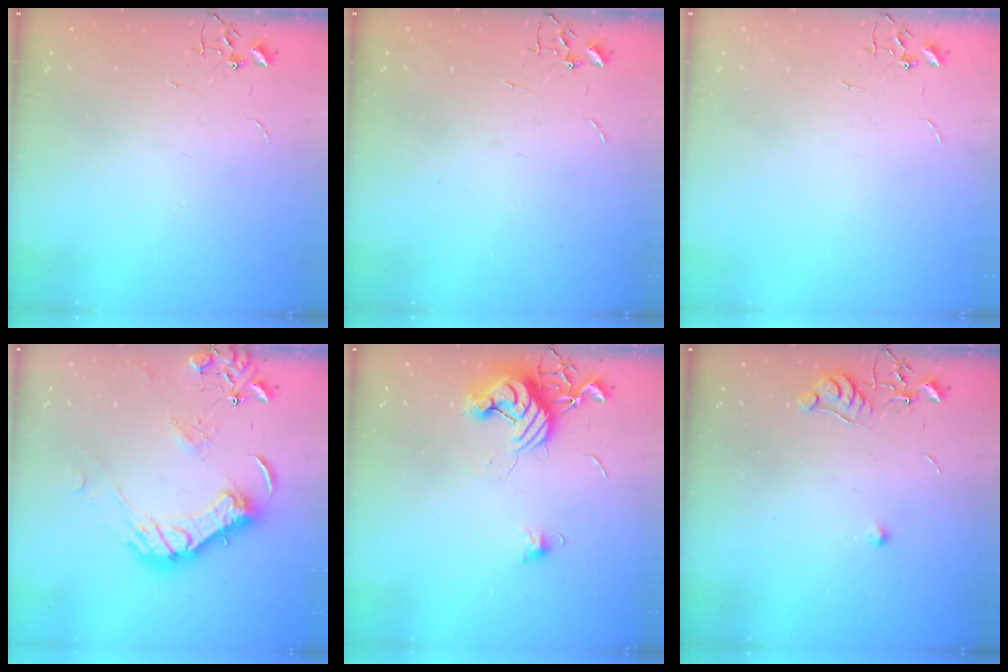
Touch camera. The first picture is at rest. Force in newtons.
{"total": 0.0}
{"total": 0.0}
{"total": 15.9, "press": 15.8, "slide": 1.9}
{"total": 11.4, "press": 11.3, "slide": 1.2}
{"total": 7.1, "press": 7.1, "slide": 0.7}